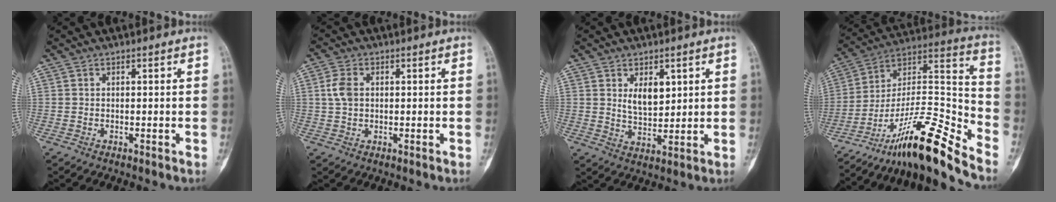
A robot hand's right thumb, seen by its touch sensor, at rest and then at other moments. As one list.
[{"total": 4.0, "force": [0.6, 2.7, 2.9], "torque": [-0.063, 0.006, 0.009]}, {"total": 5.9, "force": [2.2, 3.4, 4.3], "torque": [-0.051, -0.021, 0.043]}, {"total": 20.0, "force": [-15.8, 2.0, 12.1], "torque": [-0.199, 0.115, -0.275]}]